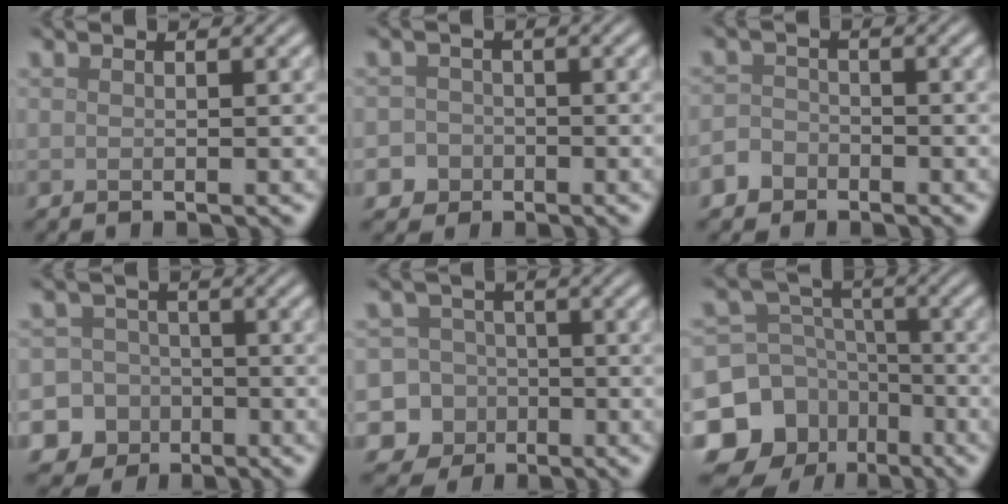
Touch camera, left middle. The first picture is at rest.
{"total": 3.3, "force": [-1.7, 2.8, 0.3], "torque": [0.022, -0.002, -0.034]}
{"total": 2.9, "force": [-2.0, 2.1, 0.5], "torque": [0.009, -0.001, -0.042]}
{"total": 10.6, "force": [-5.3, 9.1, 1.1], "torque": [-0.018, -0.031, -0.109]}
{"total": 11.0, "force": [-4.7, 9.8, 1.4], "torque": [-0.039, -0.018, -0.100]}
{"total": 15.5, "force": [-8.4, 12.5, 4.0], "torque": [-0.108, -0.051, -0.151]}